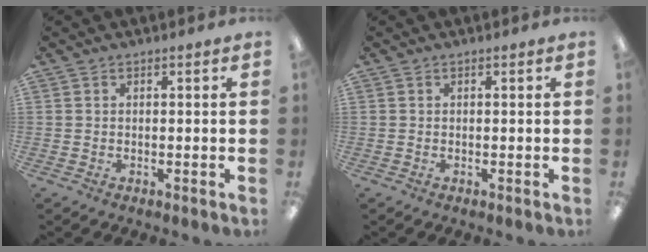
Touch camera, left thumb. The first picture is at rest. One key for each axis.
{"total": 0.0}